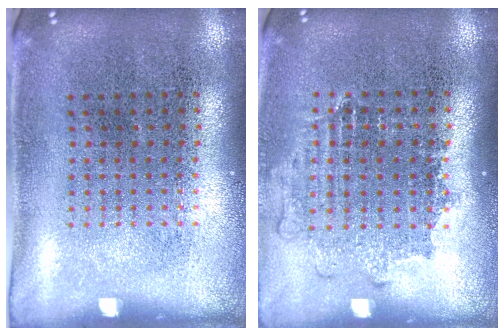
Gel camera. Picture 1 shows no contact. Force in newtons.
{"total": 1.1, "press": 1.0, "slide": 0.5}